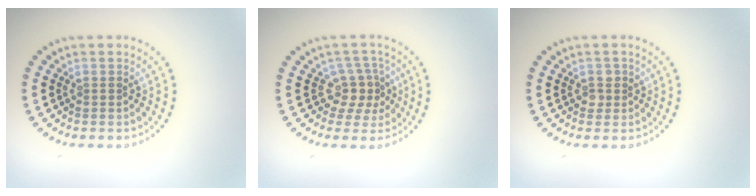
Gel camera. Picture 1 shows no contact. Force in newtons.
{"total": 2.9, "press": 2.2, "slide": 1.9}
{"total": 1.0, "press": 1.0, "slide": 0.2}